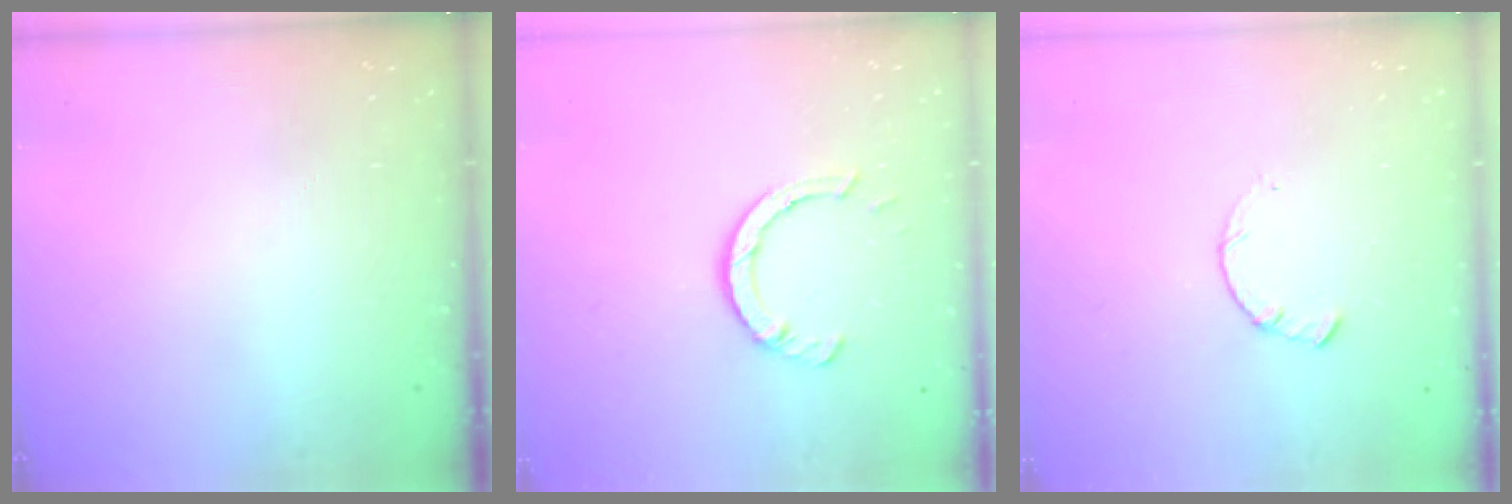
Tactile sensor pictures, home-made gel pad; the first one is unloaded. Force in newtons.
{"total": 5.7, "press": 5.6, "slide": 0.7}
{"total": 1.4, "press": 1.4, "slide": 0.2}